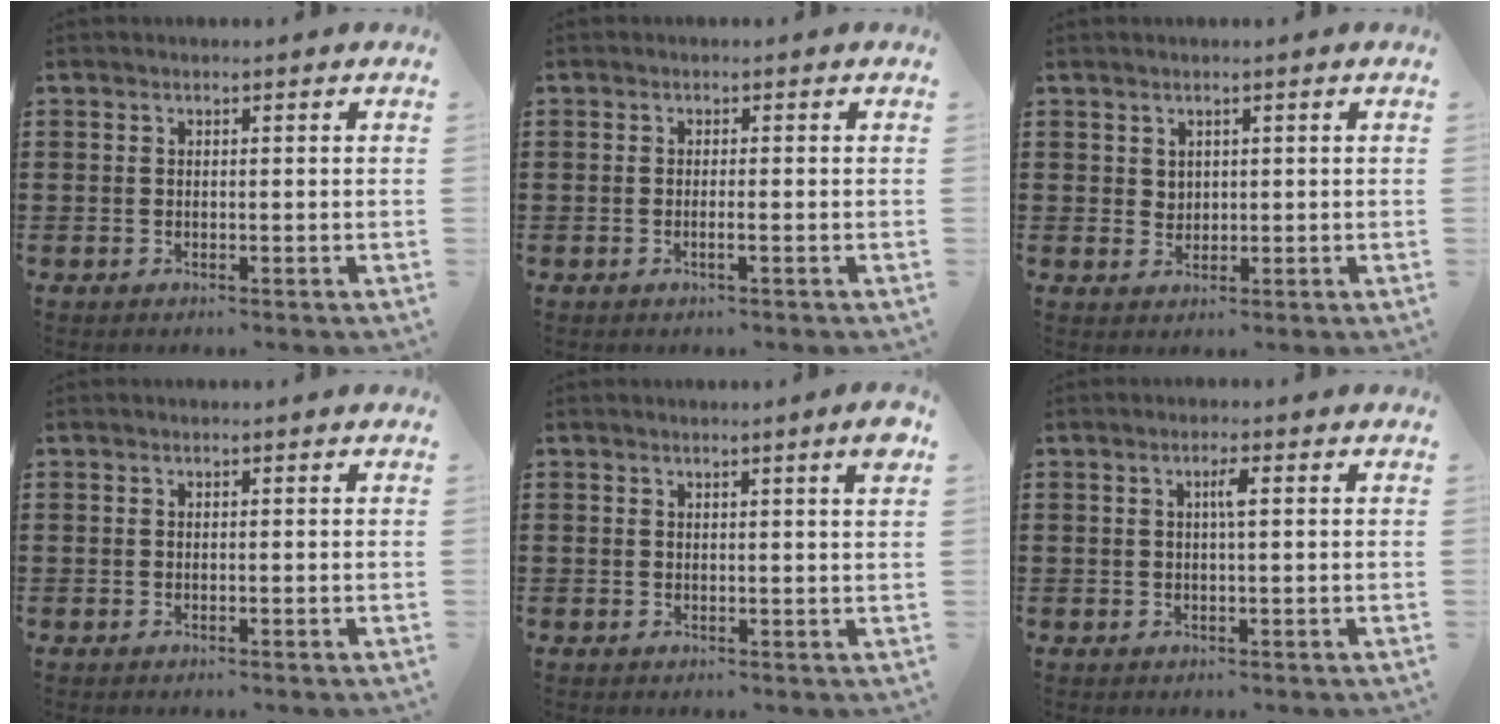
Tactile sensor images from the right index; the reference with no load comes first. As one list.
[{"total": 1.2, "force": [-0.5, -0.1, 1.1], "torque": [-0.017, -0.005, -0.008]}, {"total": 1.8, "force": [1.3, 1.2, 0.2], "torque": [-0.007, 0.006, 0.025]}, {"total": 0.0}, {"total": 2.5, "force": [1.6, -0.3, 1.9], "torque": [-0.030, -0.006, 0.025]}, {"total": 2.0, "force": [0.4, 0.2, 2.0], "torque": [-0.040, 0.001, 0.004]}]